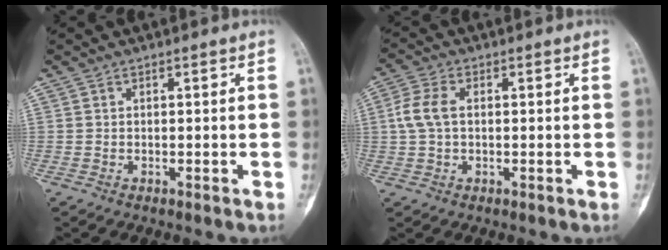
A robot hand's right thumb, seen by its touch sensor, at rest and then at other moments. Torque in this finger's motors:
{"motor_torque": [0.39, 0.51, 0.35, -0.32, 0.02]}